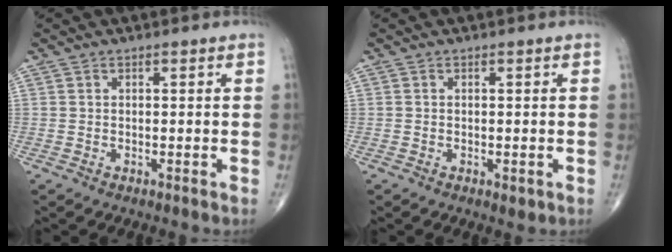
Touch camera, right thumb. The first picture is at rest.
{"total": 1.3, "force": [-0.5, 0.7, 1.1], "torque": [-0.012, -0.003, -0.004]}